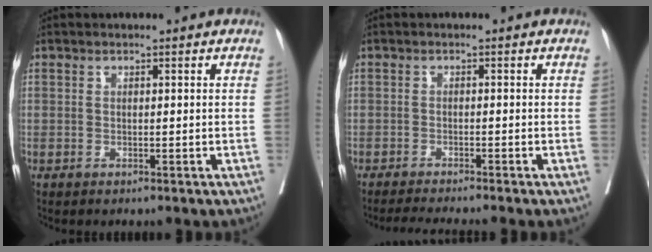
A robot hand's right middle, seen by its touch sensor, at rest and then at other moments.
{"total": 5.1, "force": [-4.5, -1.1, 2.0], "torque": [-0.024, -0.013, -0.071]}